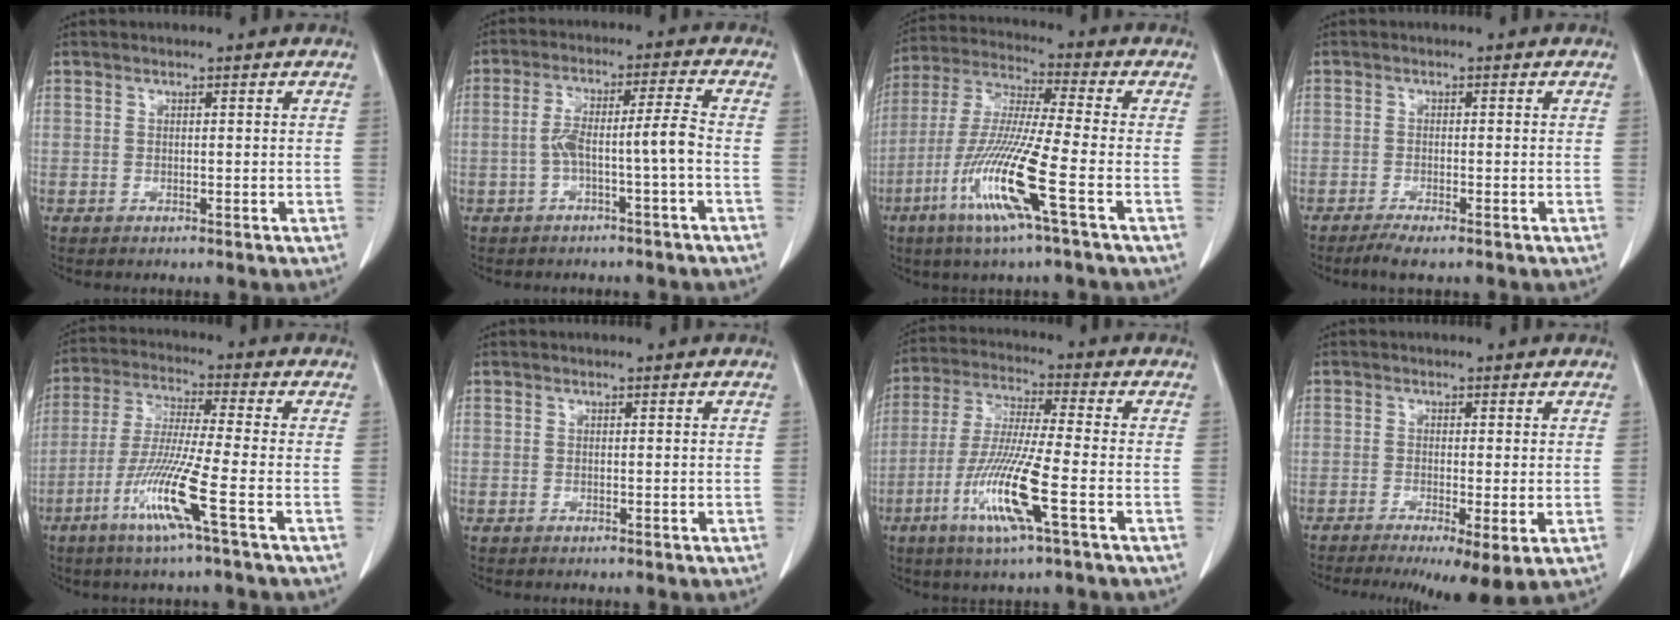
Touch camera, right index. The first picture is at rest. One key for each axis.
{"total": 6.1, "fx": -1.8, "fy": -0.1, "fz": 5.8, "tx": -0.112, "ty": 0.026, "tz": -0.026}
{"total": 14.4, "fx": -5.8, "fy": -0.4, "fz": 13.1, "tx": -0.273, "ty": -0.022, "tz": -0.118}
{"total": 3.1, "fx": -2.3, "fy": 0.2, "fz": 2.0, "tx": -0.037, "ty": -0.006, "tz": -0.042}
{"total": 11.0, "fx": -4.8, "fy": -1.1, "fz": 9.8, "tx": -0.198, "ty": -0.022, "tz": -0.100}
{"total": 0.0}
{"total": 12.3, "fx": -4.7, "fy": 0.1, "fz": 11.4, "tx": -0.233, "ty": -0.019, "tz": -0.093}
{"total": 8.1, "fx": -4.7, "fy": 1.3, "fz": 6.5, "tx": -0.090, "ty": -0.021, "tz": -0.074}